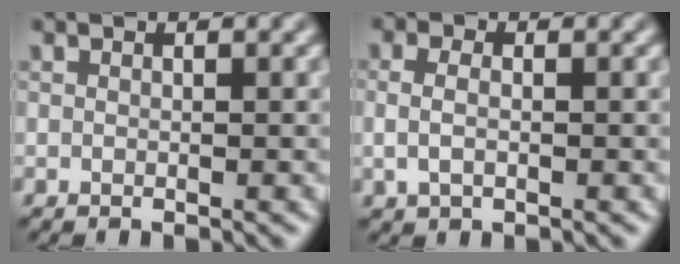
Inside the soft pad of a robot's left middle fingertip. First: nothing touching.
{"total": 1.9, "force": [-0.1, 1.2, 1.4], "torque": [-0.036, 0.000, -0.001]}